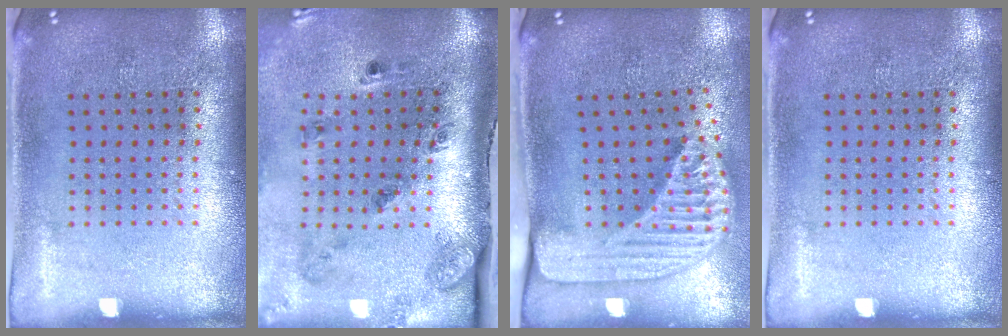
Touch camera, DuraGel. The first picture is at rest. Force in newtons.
{"total": 2.5, "press": 1.7, "slide": 1.8}
{"total": 2.4, "press": 1.7, "slide": 1.7}
{"total": 0.0}